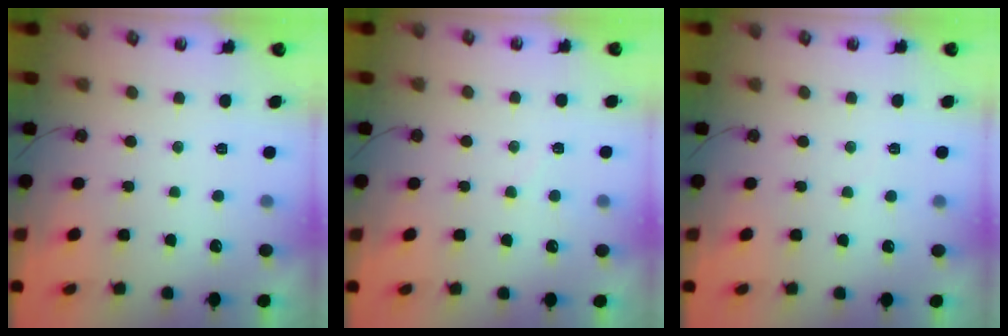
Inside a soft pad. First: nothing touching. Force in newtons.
{"total": 6.1, "press": 6.1, "slide": 0.7}
{"total": 2.8, "press": 2.8, "slide": 0.4}